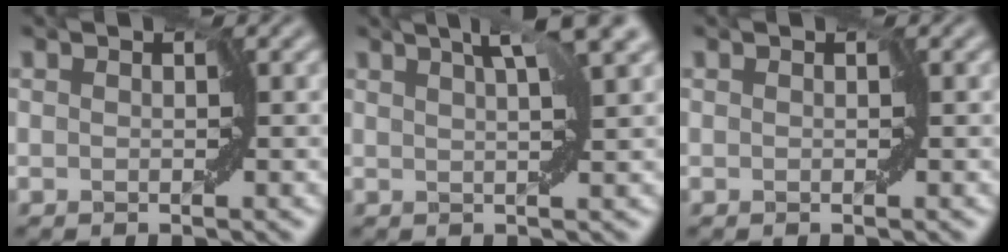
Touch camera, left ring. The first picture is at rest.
{"total": 4.1, "force": [2.6, -0.1, 3.2], "torque": [-0.055, 0.010, 0.045]}
{"total": 0.0}